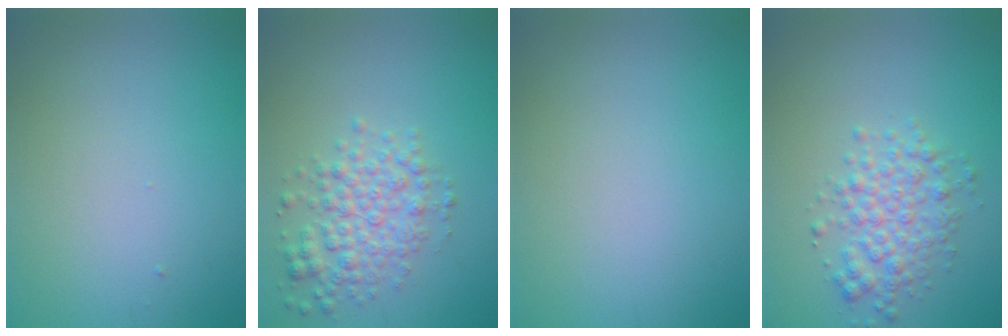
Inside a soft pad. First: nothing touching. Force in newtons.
{"total": 3.8, "press": 3.8, "slide": 0.1}
{"total": 0.0}
{"total": 3.5, "press": 3.5, "slide": 0.1}